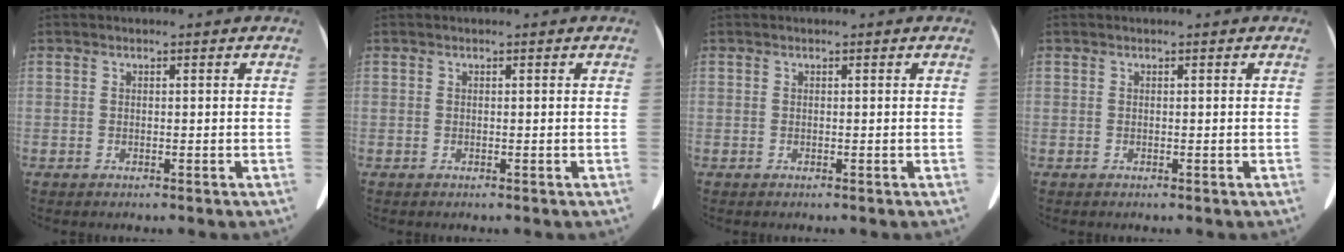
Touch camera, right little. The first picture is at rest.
{"total": 0.0}
{"total": 0.0}
{"total": 0.0}